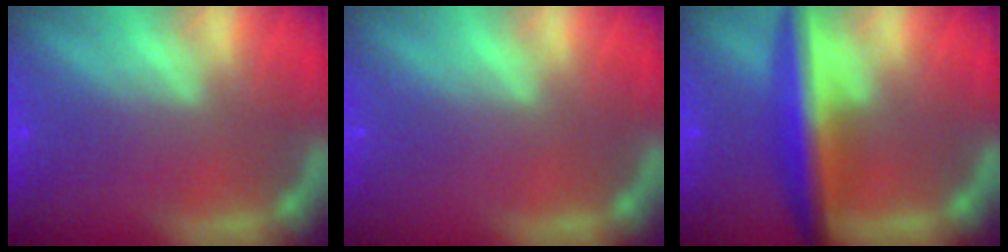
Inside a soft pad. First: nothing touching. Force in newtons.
{"total": 0.0}
{"total": 6.6}